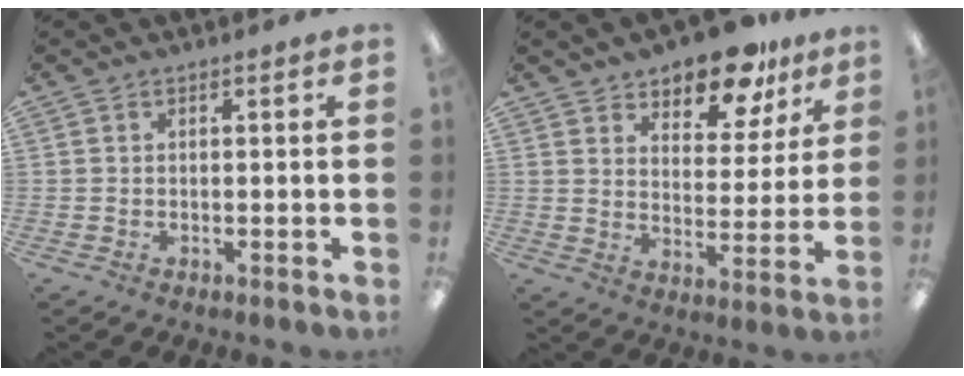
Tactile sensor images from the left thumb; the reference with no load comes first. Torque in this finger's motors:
{"motor_torque": [0.31, 0.29, -0.06, 0.15, 0.09]}